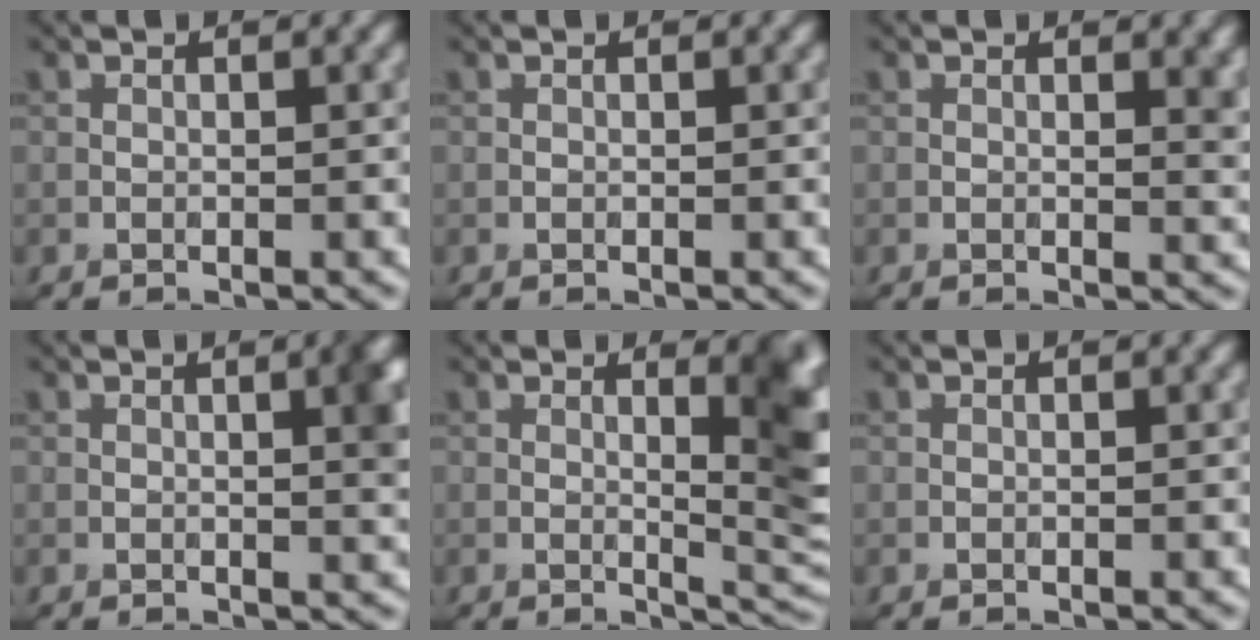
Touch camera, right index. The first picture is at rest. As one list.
[{"total": 0.0}, {"total": 2.2, "force": [0.5, 0.8, 1.9], "torque": [-0.020, -0.004, 0.009]}, {"total": 3.6, "force": [0.4, 1.1, 3.4], "torque": [-0.034, 0.007, 0.005]}, {"total": 6.5, "force": [1.1, 1.7, 6.2], "torque": [-0.063, -0.002, 0.020]}, {"total": 0.0}]